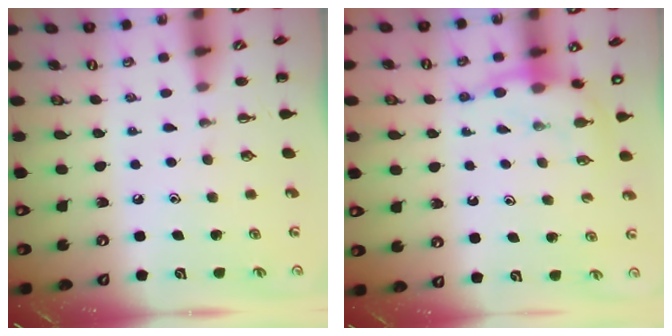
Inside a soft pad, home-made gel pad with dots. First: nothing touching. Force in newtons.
{"total": 8.1, "press": 8.0, "slide": 1.1}